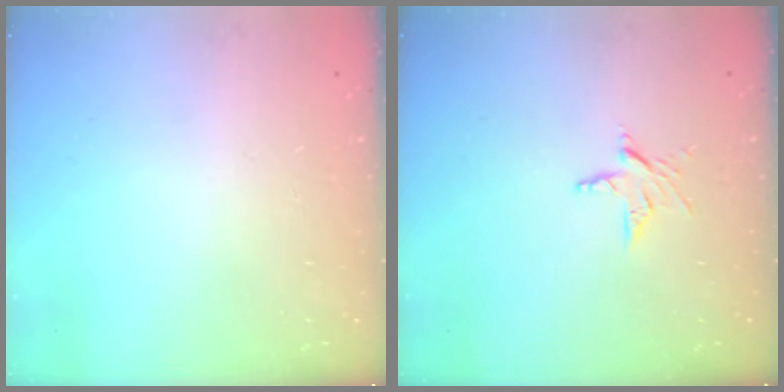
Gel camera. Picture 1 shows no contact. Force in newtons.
{"total": 4.5, "press": 4.4, "slide": 0.3}